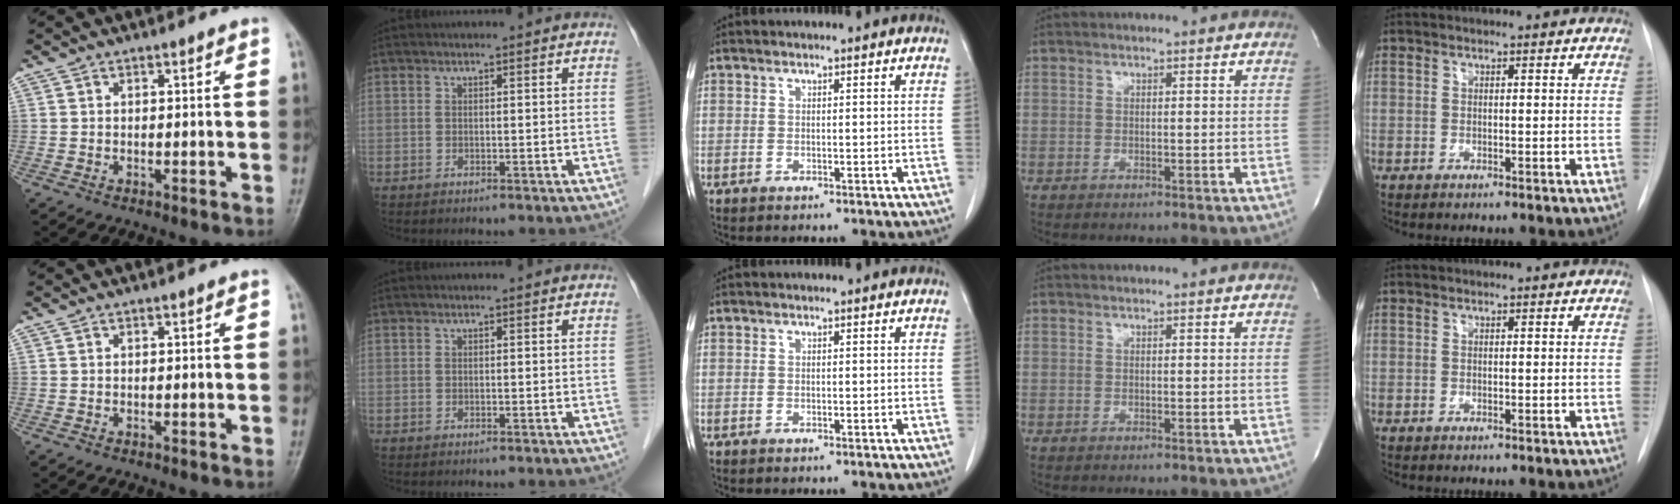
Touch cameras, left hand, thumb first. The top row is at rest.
{}